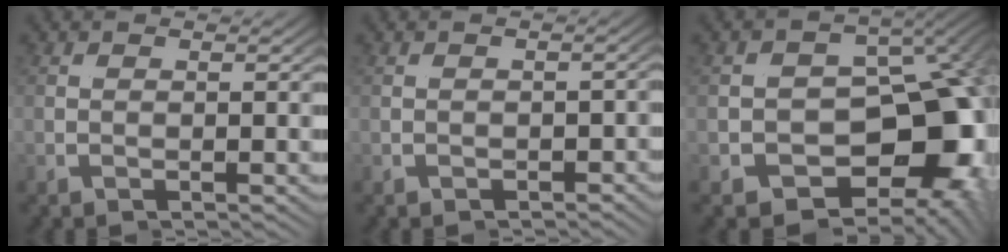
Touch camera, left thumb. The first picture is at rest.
{"total": 1.1, "force": [-0.6, 1.0, 0.0], "torque": [0.004, -0.001, -0.006]}
{"total": 16.0, "force": [-1.3, 11.1, 11.5], "torque": [-0.164, -0.033, -0.008]}